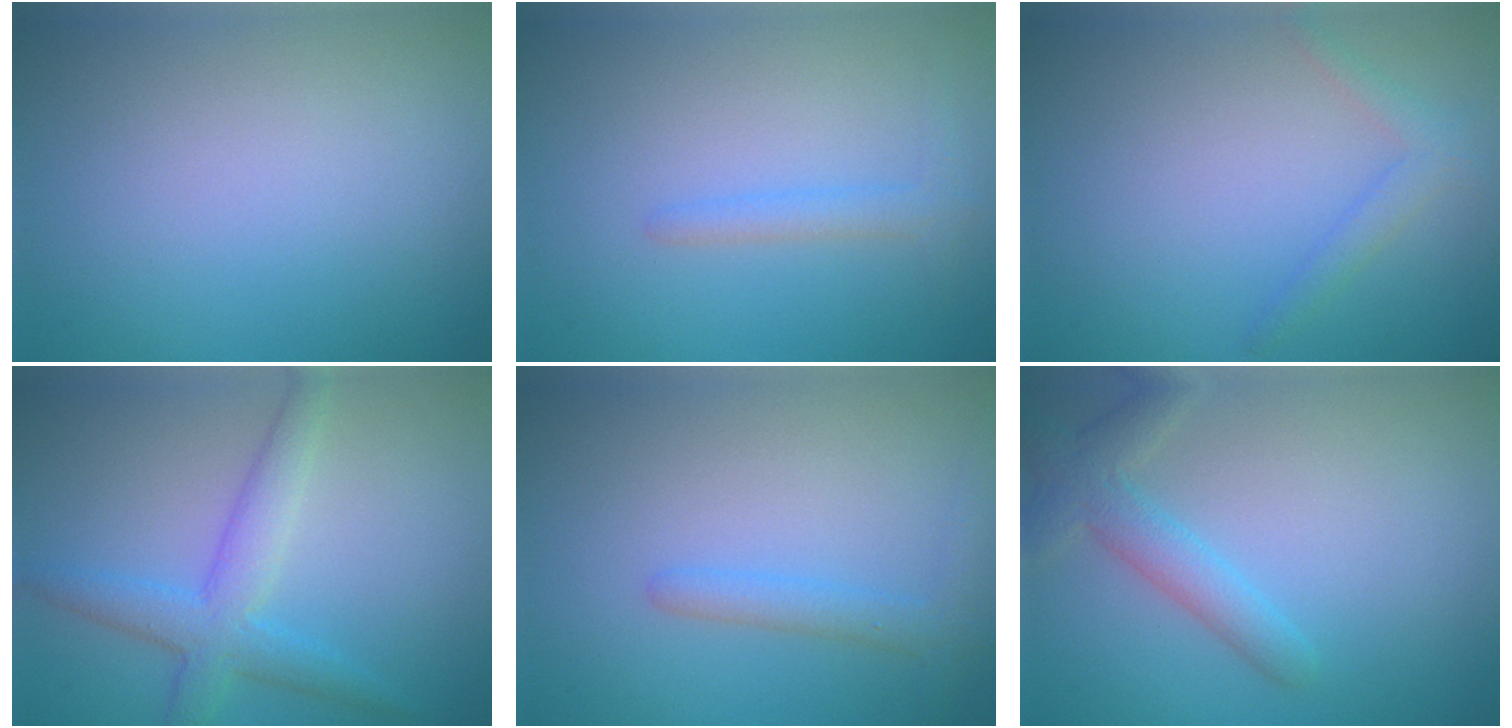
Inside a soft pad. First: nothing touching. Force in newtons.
{"total": 1.6, "press": 1.6, "slide": 0.1}
{"total": 1.6, "press": 1.6, "slide": 0.1}
{"total": 4.1, "press": 4.1, "slide": 0.2}
{"total": 2.0, "press": 2.0, "slide": 0.2}
{"total": 3.3, "press": 3.3, "slide": 0.2}